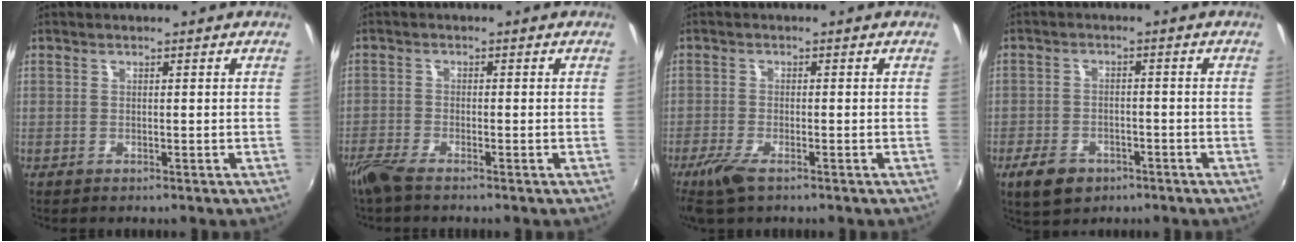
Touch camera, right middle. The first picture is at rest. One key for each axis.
{"total": 3.9, "fx": -3.2, "fy": 0.5, "fz": 2.0, "tx": -0.059, "ty": -0.012, "tz": -0.067}
{"total": 4.7, "fx": -3.1, "fy": 1.2, "fz": 3.3, "tx": -0.084, "ty": -0.015, "tz": -0.061}
{"total": 7.3, "fx": -4.5, "fy": 4.4, "fz": 3.6, "tx": -0.096, "ty": -0.007, "tz": -0.073}